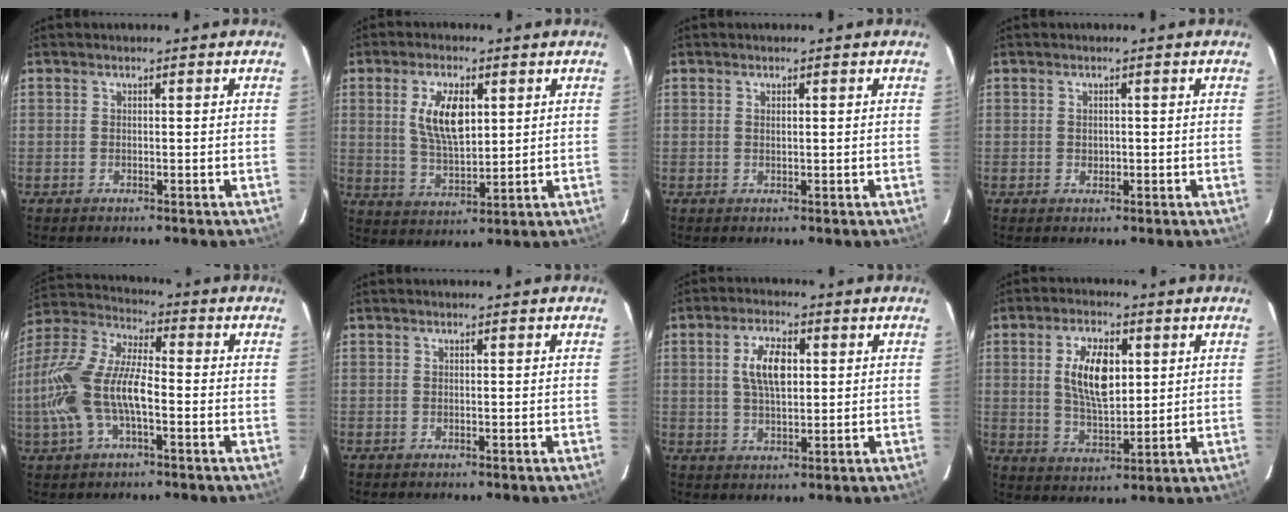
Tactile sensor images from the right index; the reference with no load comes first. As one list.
[{"total": 9.4, "force": [2.7, 4.4, 7.9], "torque": [-0.149, 0.003, 0.057]}, {"total": 0.7, "force": [0.3, 0.2, 0.6], "torque": [-0.011, 0.003, 0.006]}, {"total": 0.8, "force": [-0.1, 0.7, 0.4], "torque": [-0.004, 0.001, -0.001]}, {"total": 15.7, "force": [-3.6, 6.5, 13.8], "torque": [-0.292, 0.004, -0.071]}, {"total": 0.0}, {"total": 7.2, "force": [1.6, 3.3, 6.2], "torque": [-0.116, 0.010, 0.031]}, {"total": 10.4, "force": [2.5, 4.9, 8.8], "torque": [-0.164, 0.005, 0.050]}]